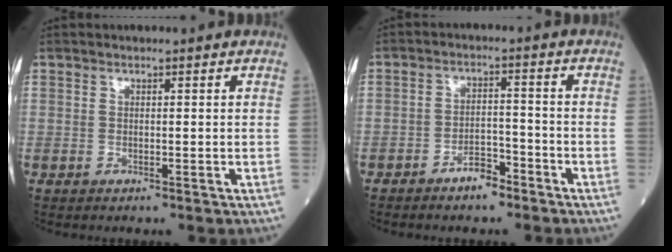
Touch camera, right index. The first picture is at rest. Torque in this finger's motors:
{"motor_torque": [0.37, -0.48, -0.04, -0.04]}